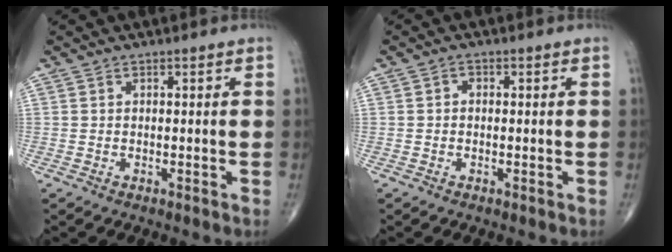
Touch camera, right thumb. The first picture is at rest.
{"total": 1.0, "force": [0.0, 0.8, 0.6], "torque": [-0.005, 0.003, -0.004]}